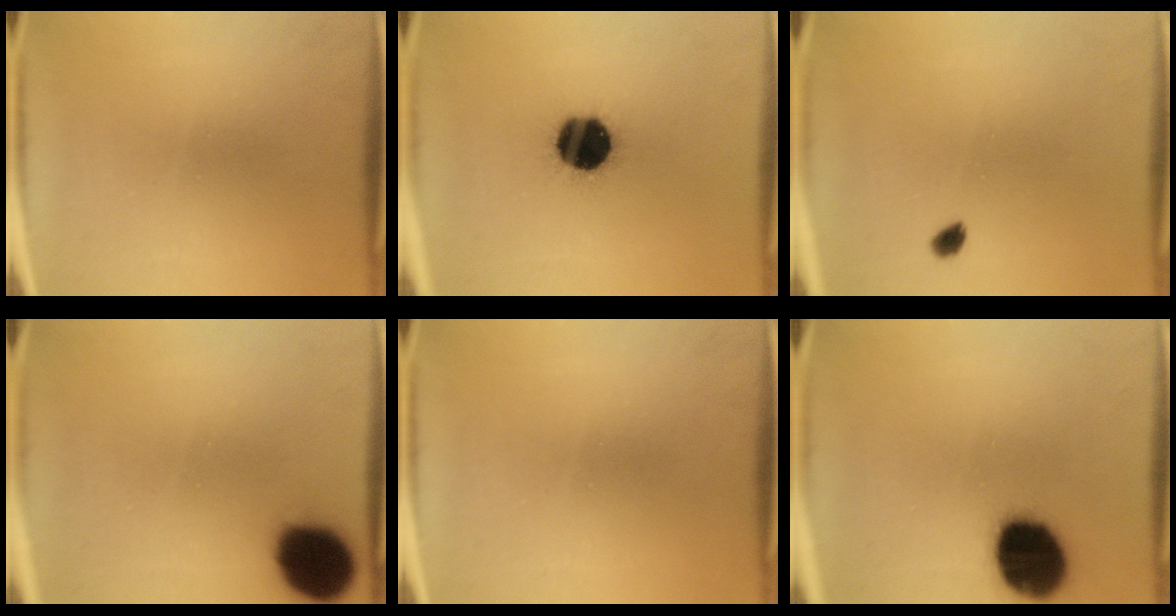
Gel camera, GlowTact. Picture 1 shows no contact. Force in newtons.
{"total": 16.3}
{"total": 1.7}
{"total": 17.8}
{"total": 0.0}
{"total": 19.8}